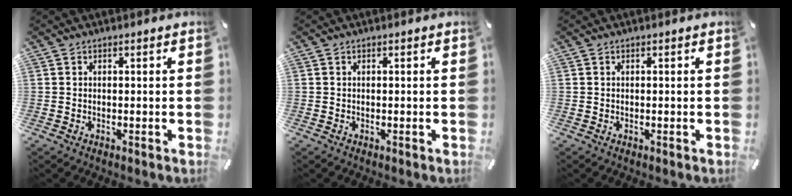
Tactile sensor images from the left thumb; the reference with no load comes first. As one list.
[{"total": 0.0}, {"total": 0.0}]